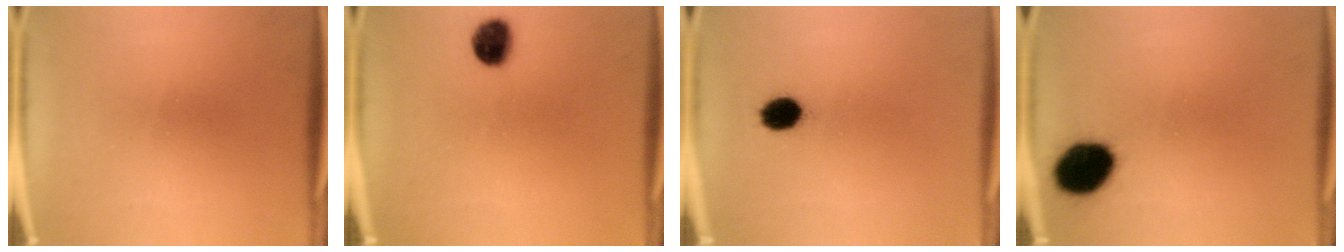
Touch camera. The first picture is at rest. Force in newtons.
{"total": 6.3}
{"total": 4.7}
{"total": 12.0}